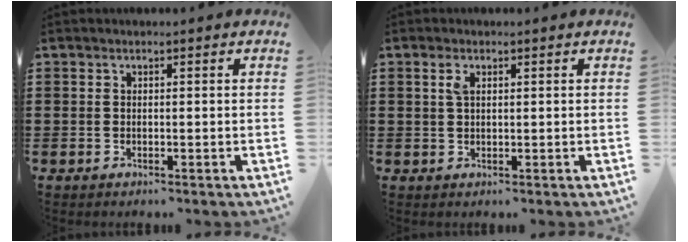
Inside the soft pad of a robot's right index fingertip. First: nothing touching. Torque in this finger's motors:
{"motor_torque": [0.15, -0.06, 0.03, 0.03]}